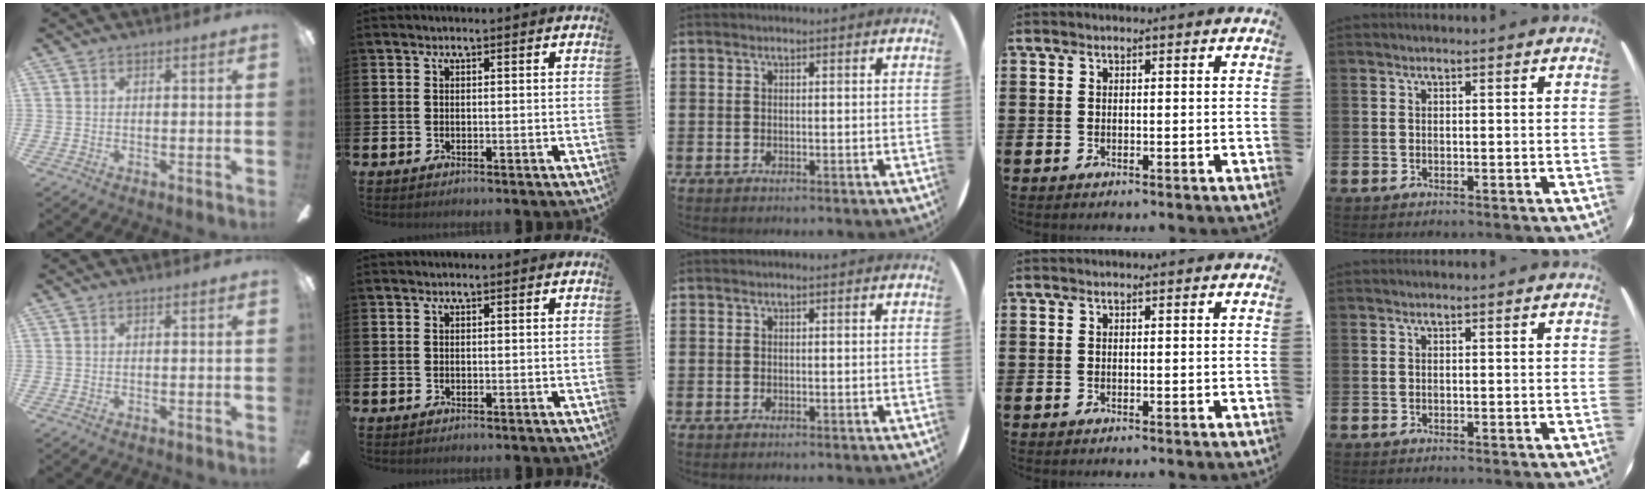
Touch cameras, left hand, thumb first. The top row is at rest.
{}